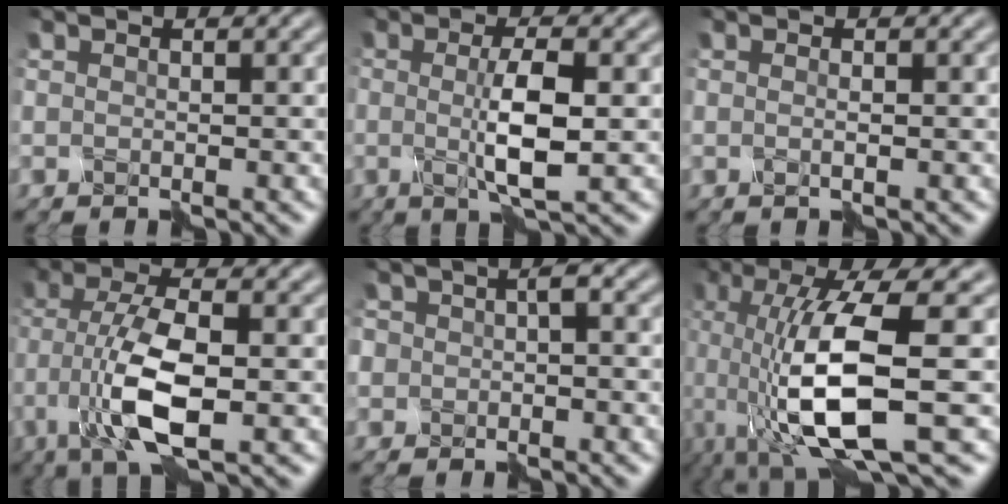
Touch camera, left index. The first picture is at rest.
{"total": 4.2, "force": [-0.5, 0.4, 4.1], "torque": [-0.091, -0.002, -0.004]}
{"total": 0.8, "force": [0.2, -0.1, 0.7], "torque": [-0.012, -0.002, -0.005]}
{"total": 7.3, "force": [-2.2, 2.3, 6.6], "torque": [-0.148, 0.006, -0.042]}
{"total": 2.2, "force": [-0.9, 1.6, 1.1], "torque": [-0.020, 0.005, -0.017]}
{"total": 10.8, "force": [-2.2, 2.6, 10.2], "torque": [-0.195, -0.011, -0.038]}